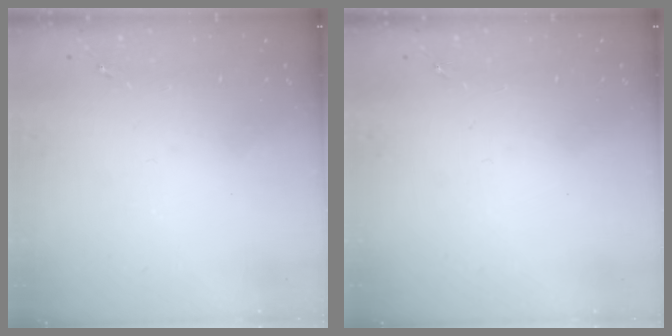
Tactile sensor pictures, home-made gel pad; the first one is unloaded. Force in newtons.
{"total": 0.0}